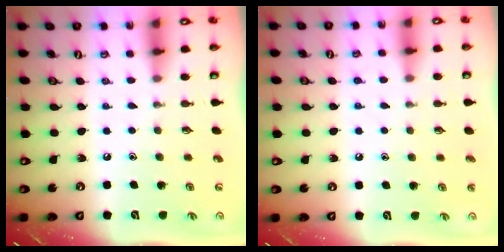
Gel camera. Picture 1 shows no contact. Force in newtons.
{"total": 5.4, "press": 5.4, "slide": 0.7}